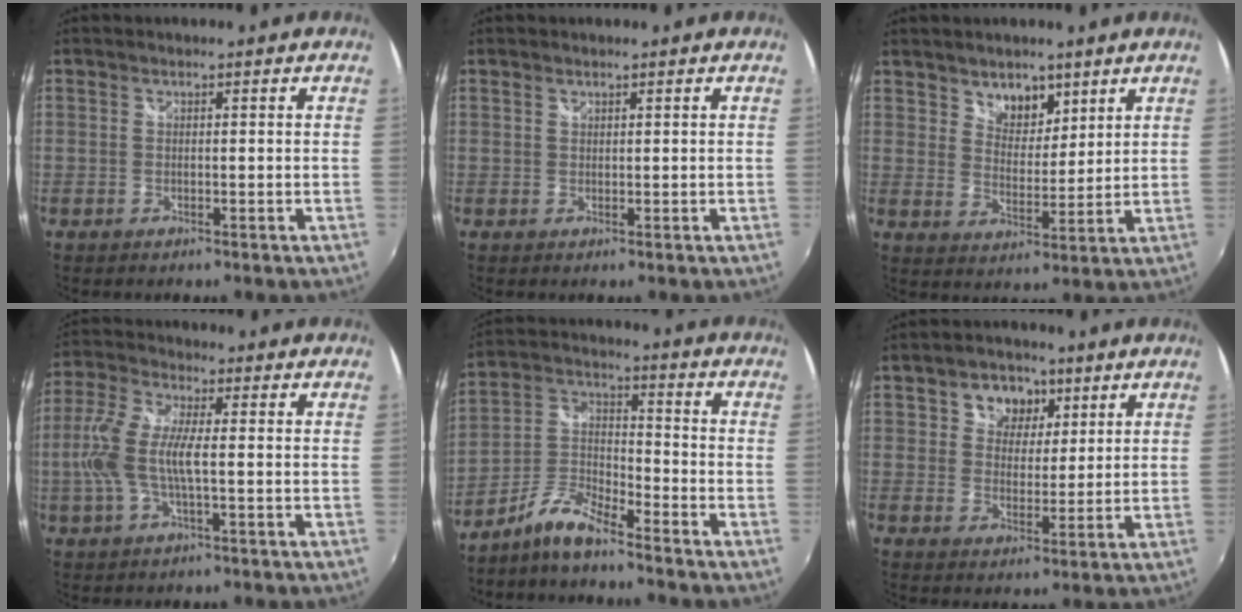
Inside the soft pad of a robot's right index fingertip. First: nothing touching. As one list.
[{"total": 0.5, "force": [0.4, 0.3, 0.1], "torque": [-0.001, 0.002, 0.007]}, {"total": 6.2, "force": [4.4, 3.9, 2.2], "torque": [-0.020, 0.000, 0.076]}, {"total": 10.2, "force": [-0.8, 2.9, 9.7], "torque": [-0.215, 0.004, -0.016]}, {"total": 7.6, "force": [-6.3, 1.4, 4.0], "torque": [-0.099, 0.021, -0.132]}, {"total": 7.0, "force": [3.1, 5.7, 2.8], "torque": [-0.047, 0.013, 0.049]}]